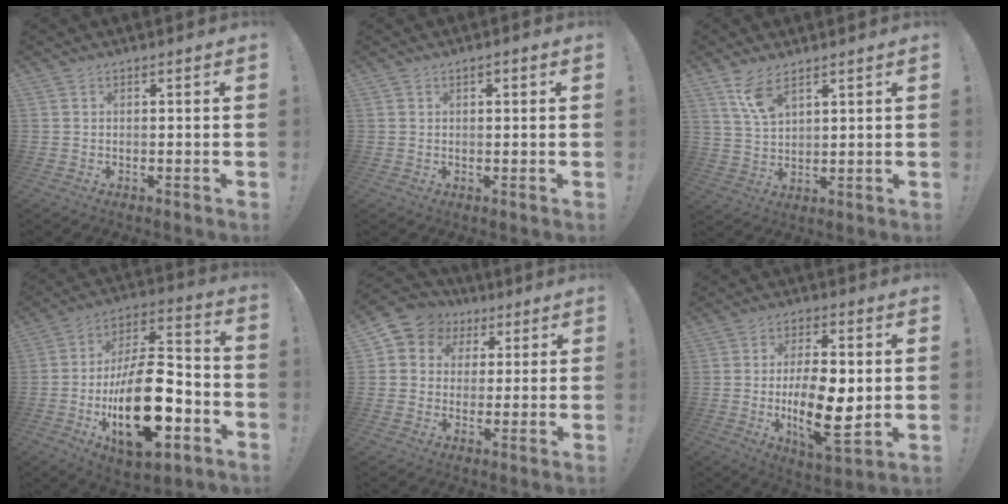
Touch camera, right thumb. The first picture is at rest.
{"total": 0.8, "force": [0.2, 0.6, 0.5], "torque": [-0.013, 0.005, 0.003]}
{"total": 7.6, "force": [5.1, 2.9, 4.9], "torque": [-0.092, -0.024, 0.095]}
{"total": 26.6, "force": [-8.0, 12.9, 21.9], "torque": [-0.387, 0.050, -0.118]}
{"total": 7.1, "force": [2.0, 6.5, 1.8], "torque": [-0.022, -0.011, 0.043]}
{"total": 16.9, "force": [-0.9, 7.3, 15.2], "torque": [-0.255, -0.010, -0.015]}